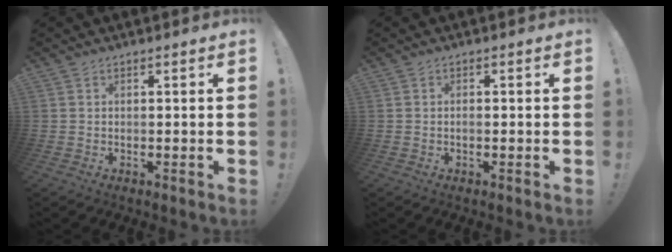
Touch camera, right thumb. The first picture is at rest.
{"total": 0.7, "force": [-0.4, 0.3, 0.5], "torque": [-0.009, 0.002, -0.007]}